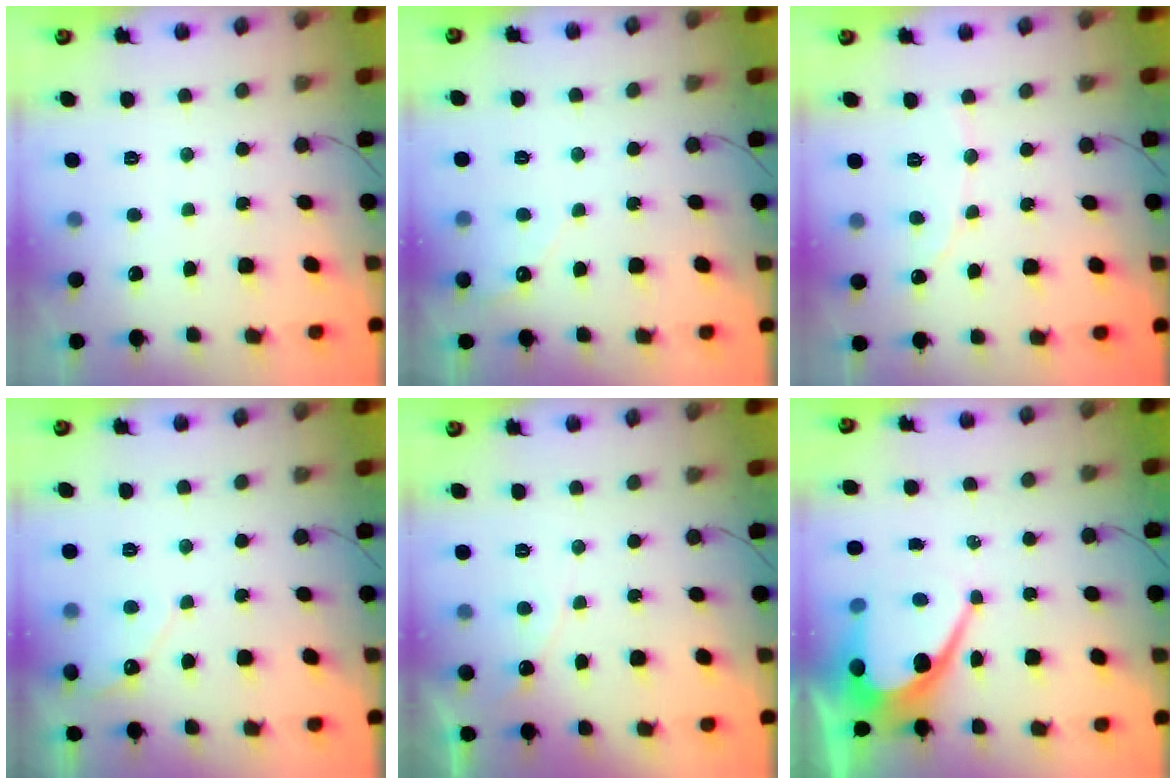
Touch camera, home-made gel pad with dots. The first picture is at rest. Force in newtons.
{"total": 2.6, "press": 2.6, "slide": 0.2}
{"total": 1.7, "press": 1.6, "slide": 0.1}
{"total": 5.7, "press": 5.7, "slide": 0.4}
{"total": 4.7, "press": 4.7, "slide": 0.3}
{"total": 11.5, "press": 11.4, "slide": 0.9}